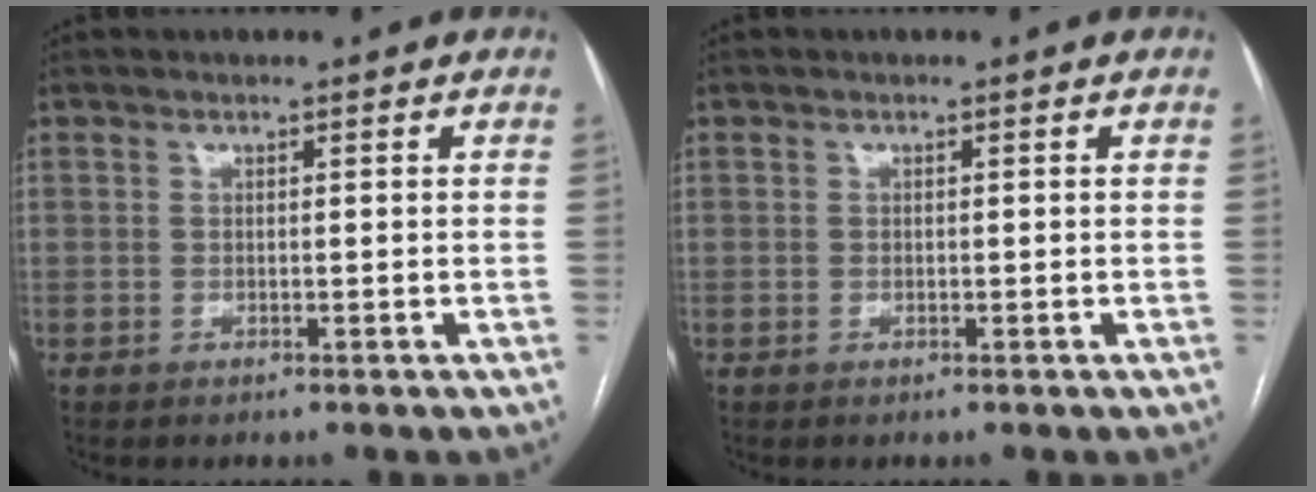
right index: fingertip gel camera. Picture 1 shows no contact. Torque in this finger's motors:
{"motor_torque": [-0.07, -0.04, -0.05, -0.01]}